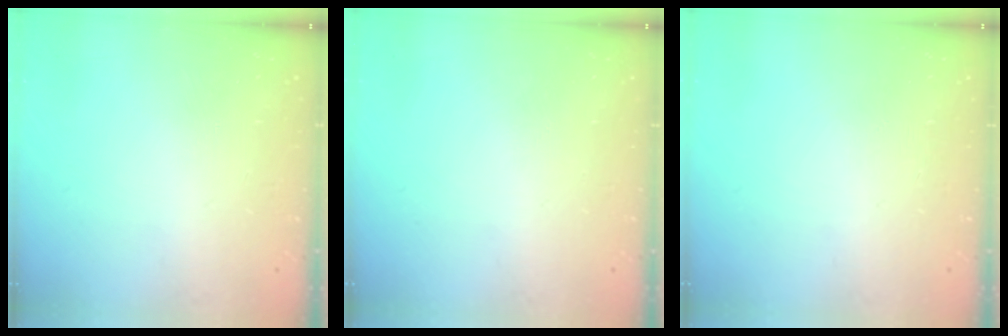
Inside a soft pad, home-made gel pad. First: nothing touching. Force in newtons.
{"total": 0.0}
{"total": 0.0}